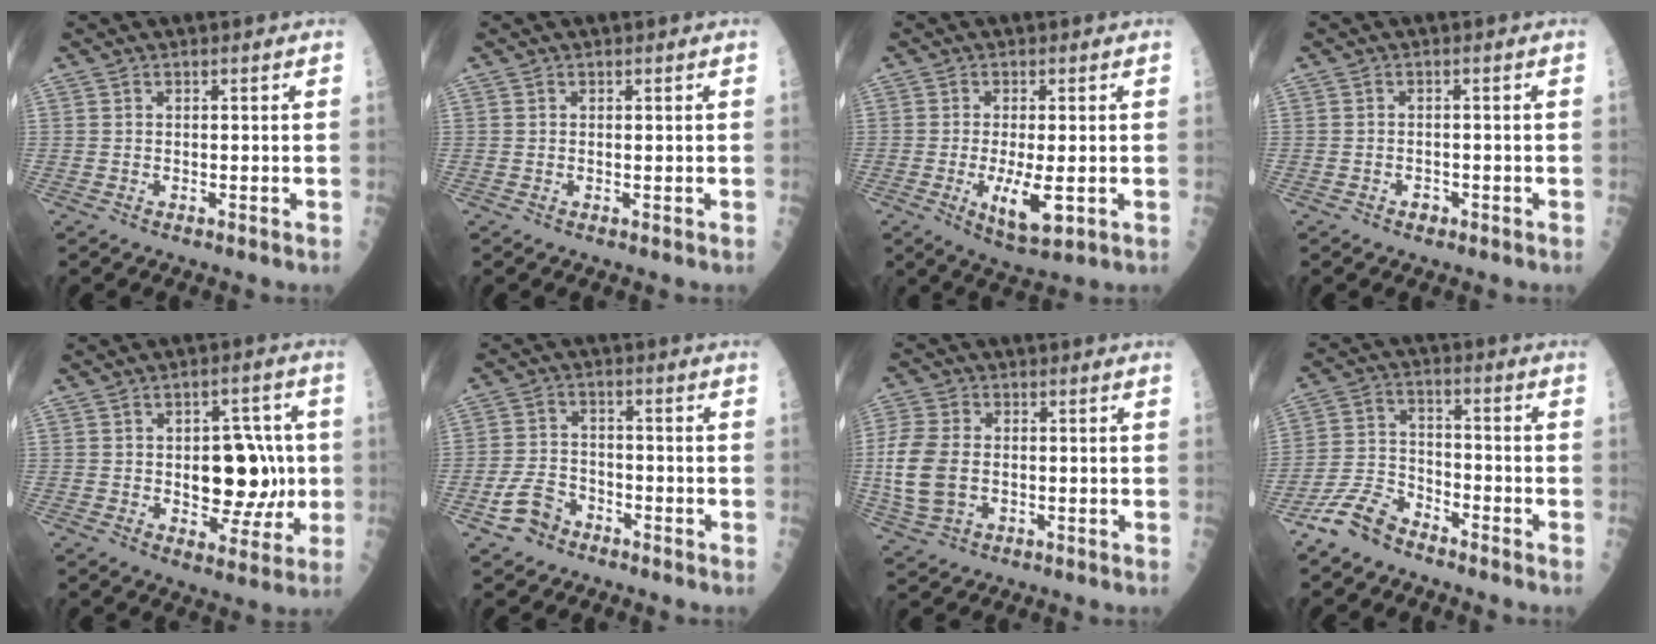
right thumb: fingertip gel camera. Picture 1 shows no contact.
{"total": 0.0}
{"total": 7.5, "force": [-1.5, 2.3, 7.0], "torque": [-0.122, -0.017, -0.018]}
{"total": 1.3, "force": [-0.7, 1.0, 0.4], "torque": [0.003, 0.007, -0.012]}
{"total": 12.8, "force": [-0.1, 7.6, 10.2], "torque": [-0.087, 0.016, 0.009]}
{"total": 6.2, "force": [-3.6, 4.3, 2.6], "torque": [-0.037, 0.032, -0.063]}
{"total": 10.9, "force": [-0.7, 7.3, 8.0], "torque": [-0.179, 0.005, -0.015]}
{"total": 8.6, "force": [-6.8, 3.9, 3.7], "torque": [-0.070, 0.044, -0.141]}